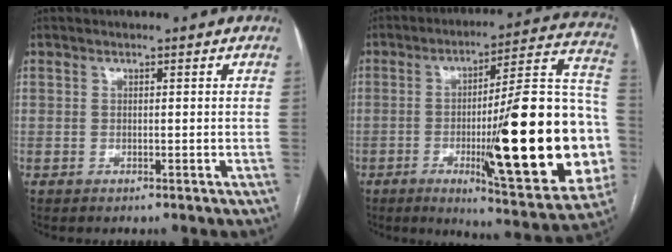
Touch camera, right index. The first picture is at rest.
{"total": 28.3, "force": [-5.2, 3.8, 27.5], "torque": [-0.328, 0.005, -0.068]}